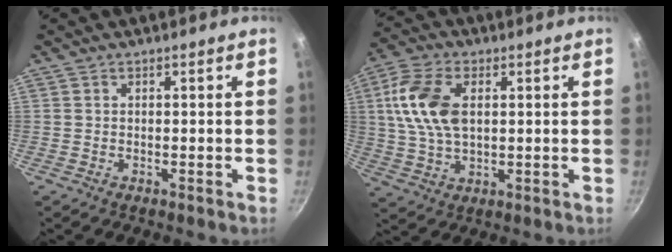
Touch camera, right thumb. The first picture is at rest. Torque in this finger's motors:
{"motor_torque": [0.18, 0.26, 1.20, 0.27, 0.15]}